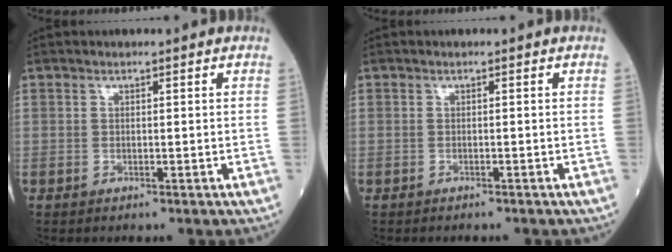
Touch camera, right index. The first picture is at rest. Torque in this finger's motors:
{"motor_torque": [0.00, -0.04, -0.02, 0.02]}